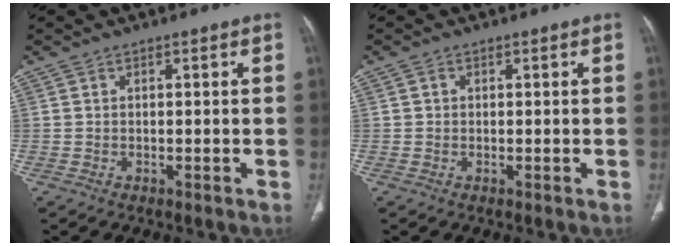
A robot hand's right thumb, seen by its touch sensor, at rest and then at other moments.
{"total": 0.7, "force": [0.1, 0.7, 0.2], "torque": [0.001, 0.002, 0.002]}